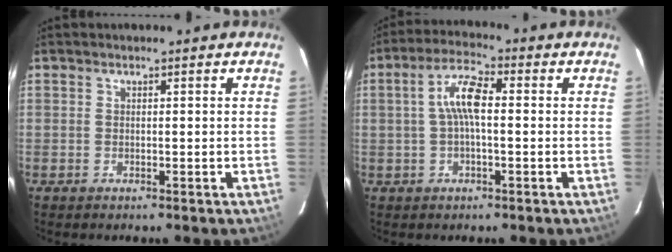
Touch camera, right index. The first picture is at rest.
{"total": 6.5, "force": [0.2, 1.9, 6.2], "torque": [-0.126, 0.018, 0.003]}